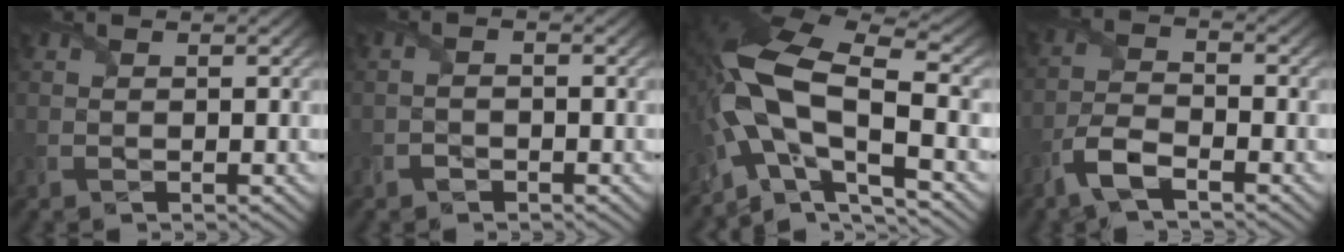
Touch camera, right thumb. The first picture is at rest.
{"total": 1.1, "force": [-0.8, 0.5, 0.6], "torque": [-0.012, 0.002, -0.019]}
{"total": 15.5, "force": [-3.0, 6.7, 13.7], "torque": [-0.284, -0.008, -0.059]}
{"total": 5.4, "force": [-3.5, 1.7, 3.8], "torque": [-0.090, -0.005, -0.083]}